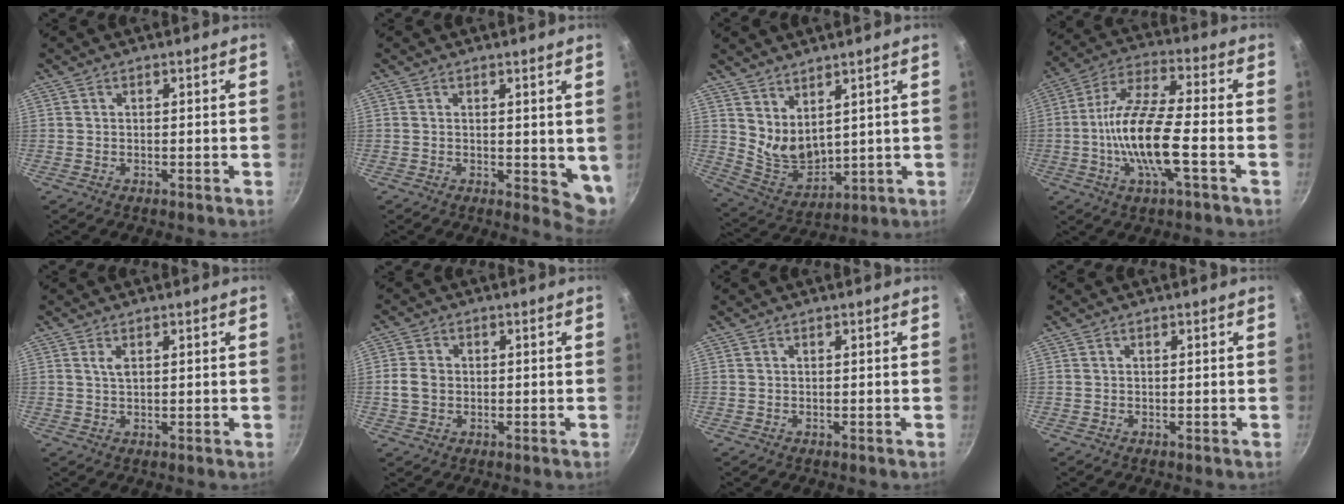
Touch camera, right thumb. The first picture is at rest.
{"total": 5.4, "force": [1.5, 2.5, 4.5], "torque": [-0.048, -0.021, 0.022]}
{"total": 8.1, "force": [4.6, 4.2, 5.2], "torque": [-0.080, -0.054, 0.107]}
{"total": 15.0, "force": [-3.6, 4.3, 13.9], "torque": [-0.271, 0.029, -0.080]}
{"total": 1.7, "force": [0.7, 0.7, 1.4], "torque": [-0.025, -0.001, 0.016]}
{"total": 4.6, "force": [-0.2, 3.7, 2.6], "torque": [-0.041, 0.008, -0.007]}
{"total": 0.0}
{"total": 0.0}